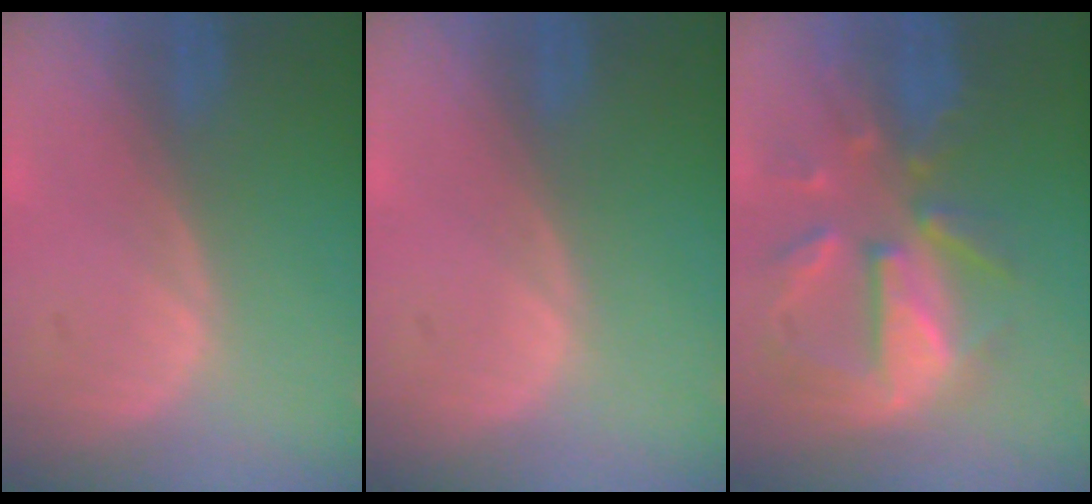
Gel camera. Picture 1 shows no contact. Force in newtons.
{"total": 0.0}
{"total": 11.0, "press": 9.7, "slide": 5.3}